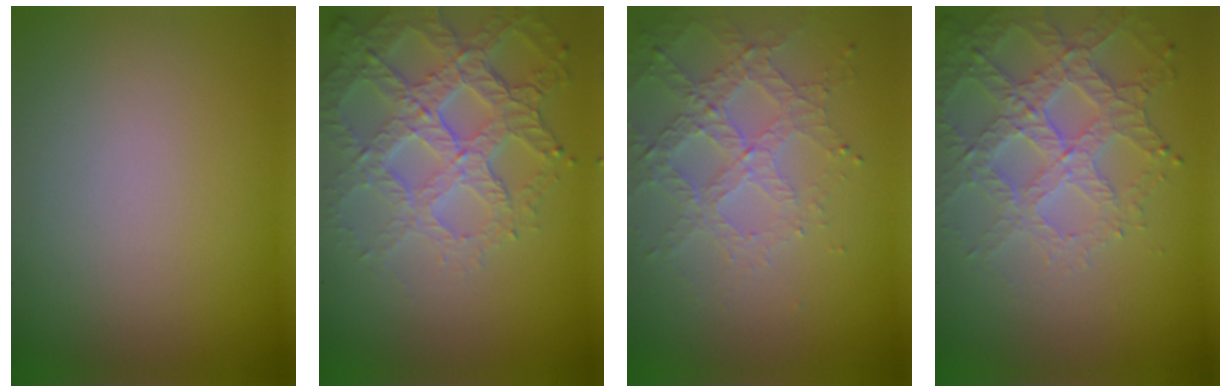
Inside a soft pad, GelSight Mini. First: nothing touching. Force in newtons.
{"total": 6.8, "press": 5.0, "slide": 4.6}
{"total": 3.2, "press": 3.0, "slide": 1.0}
{"total": 4.7, "press": 4.2, "slide": 2.2}